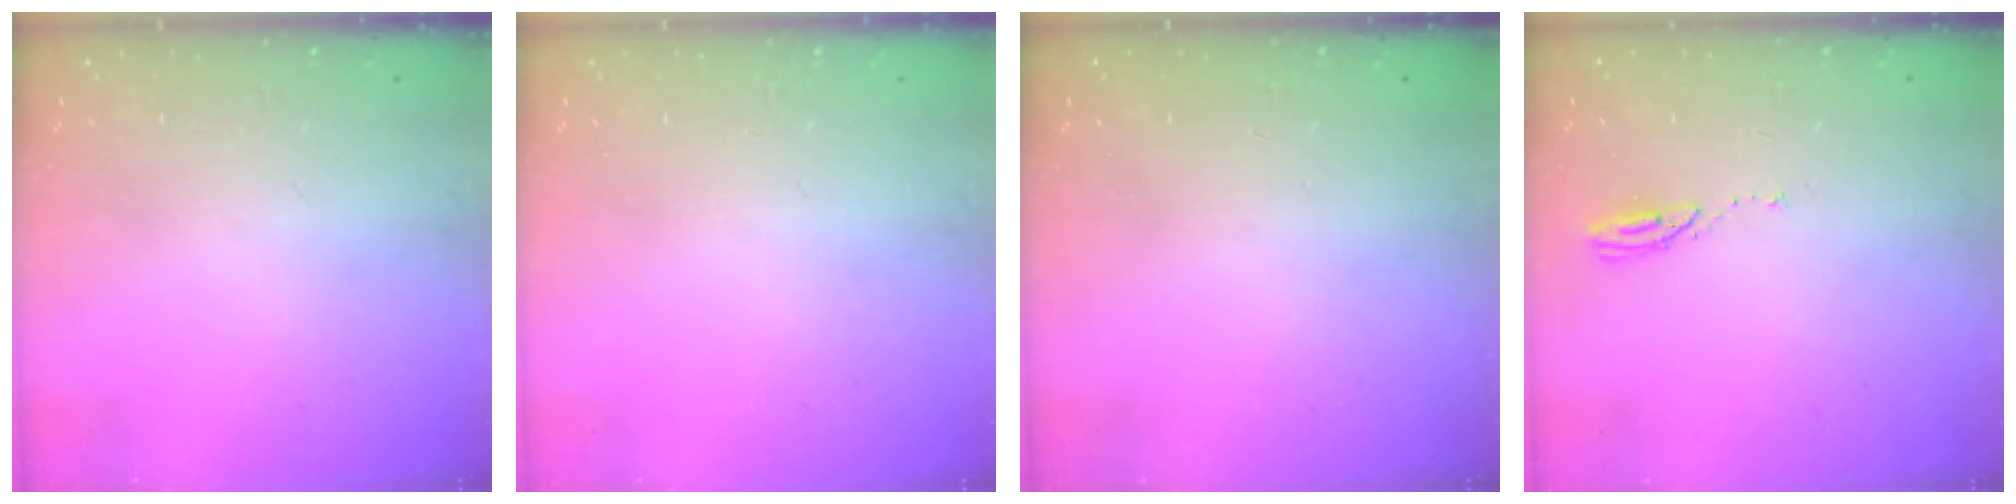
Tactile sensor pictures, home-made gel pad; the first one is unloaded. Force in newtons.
{"total": 0.0}
{"total": 0.0}
{"total": 3.0, "press": 2.9, "slide": 0.3}